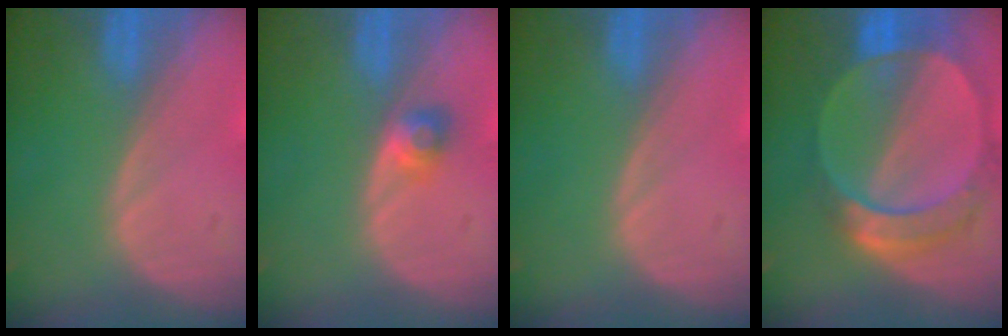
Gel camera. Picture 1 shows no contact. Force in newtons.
{"total": 2.5, "press": 2.2, "slide": 1.2}
{"total": 0.0}
{"total": 9.5, "press": 8.2, "slide": 4.8}